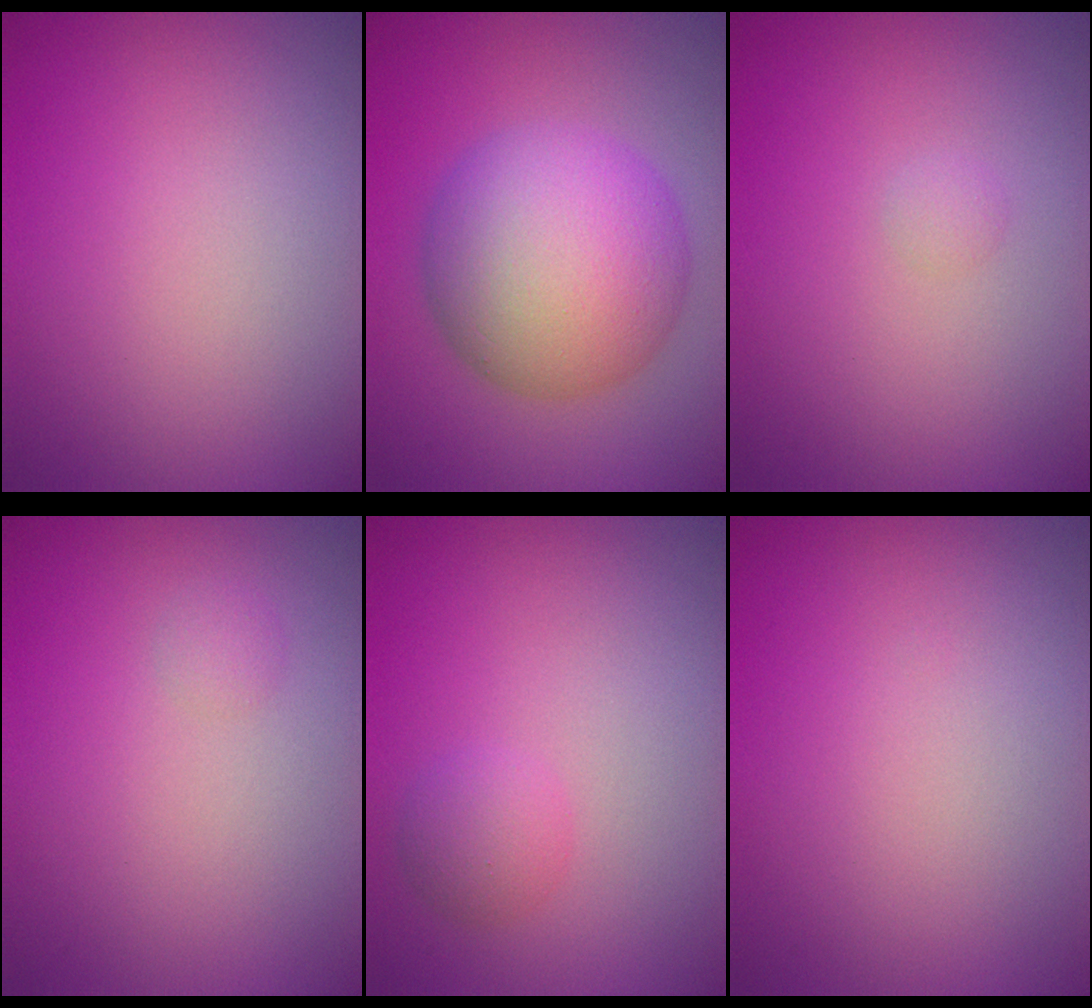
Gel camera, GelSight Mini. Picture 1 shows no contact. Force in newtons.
{"total": 10.2, "press": 10.2, "slide": 0.5}
{"total": 0.6, "press": 0.6, "slide": 0.0}
{"total": 0.7, "press": 0.7, "slide": 0.0}
{"total": 1.7, "press": 1.7, "slide": 0.1}
{"total": 0.0}